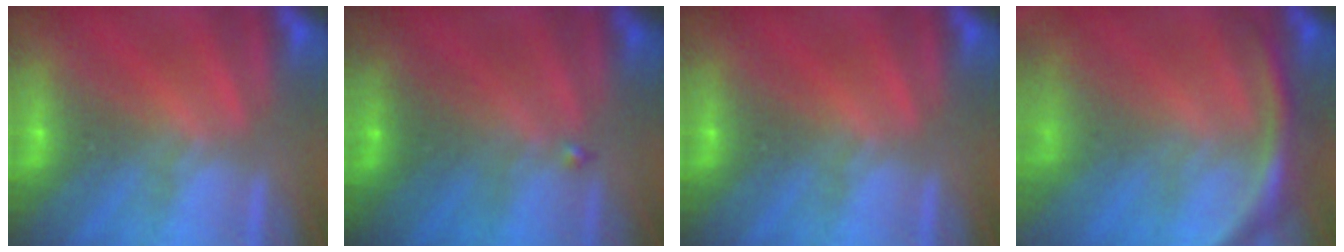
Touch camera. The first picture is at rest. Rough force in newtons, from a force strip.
{"total": 1.9}
{"total": 0.0}
{"total": 10.0}